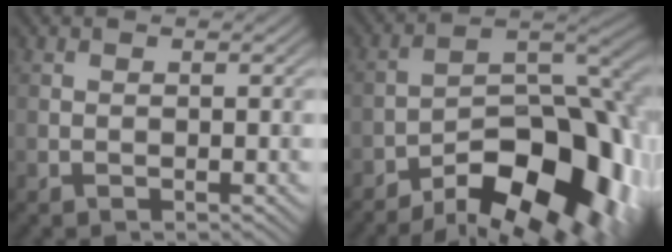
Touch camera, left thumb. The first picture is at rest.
{"total": 18.1, "force": [-11.0, 8.2, 11.8], "torque": [-0.157, -0.004, -0.172]}